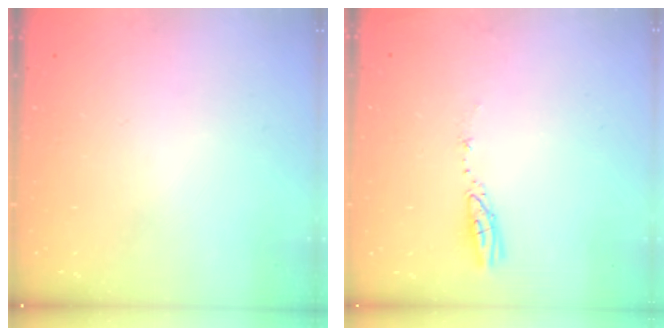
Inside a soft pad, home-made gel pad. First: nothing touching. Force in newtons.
{"total": 3.7, "press": 3.6, "slide": 0.3}